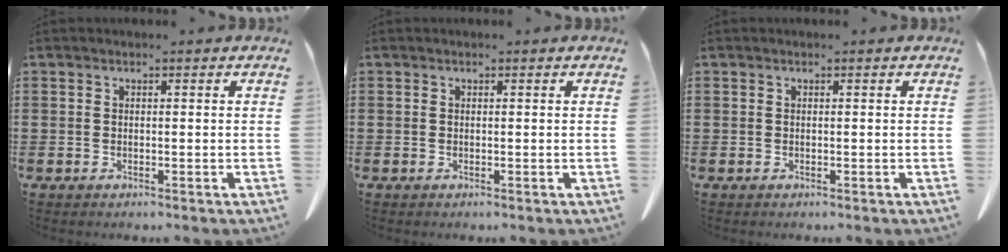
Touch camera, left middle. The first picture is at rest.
{"total": 0.0}
{"total": 0.0}